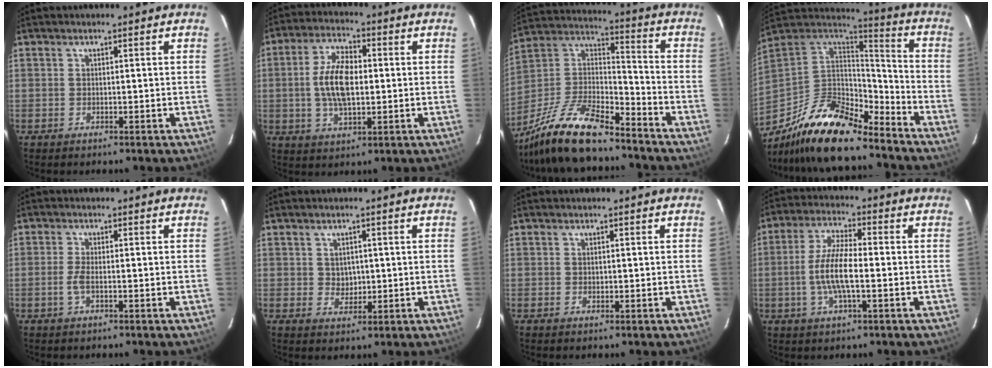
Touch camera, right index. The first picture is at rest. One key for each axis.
{"total": 10.3, "fx": 0.0, "fy": 5.1, "fz": 9.0, "tx": -0.177, "ty": 0.010, "tz": 0.002}
{"total": 18.7, "fx": -14.5, "fy": 5.1, "fz": 10.7, "tx": -0.232, "ty": -0.002, "tz": -0.265}
{"total": 20.3, "fx": -16.0, "fy": 6.6, "fz": 10.6, "tx": -0.221, "ty": -0.009, "tz": -0.291}
{"total": 2.4, "fx": -0.7, "fy": 0.6, "fz": 2.2, "tx": -0.049, "ty": -0.002, "tz": -0.014}
{"total": 2.9, "fx": 0.5, "fy": 2.7, "fz": 0.9, "tx": -0.012, "ty": 0.002, "tz": 0.014}
{"total": 0.5, "fx": 0.2, "fy": 0.5, "fz": 0.0, "tx": 0.000, "ty": 0.000, "tz": 0.006}
{"total": 8.8, "fx": -1.6, "fy": 2.3, "fz": 8.4, "tx": -0.169, "ty": 0.001, "tz": -0.033}